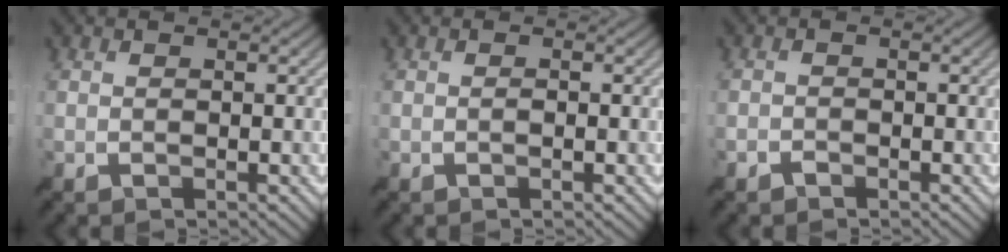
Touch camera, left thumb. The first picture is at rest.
{"total": 0.5, "force": [-0.1, 0.0, 0.5], "torque": [-0.009, 0.004, -0.003]}
{"total": 0.9, "force": [-0.8, 0.5, 0.2], "torque": [-0.004, 0.003, -0.017]}